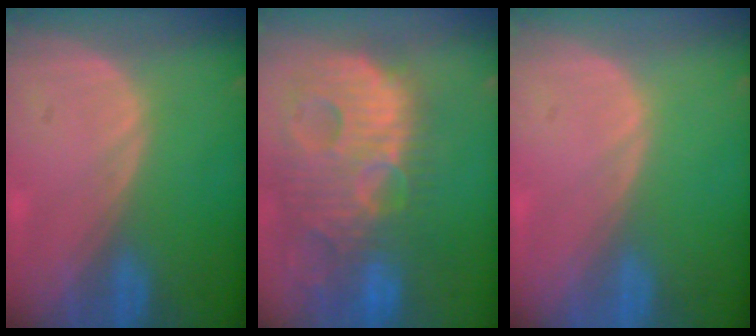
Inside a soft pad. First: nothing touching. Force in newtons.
{"total": 14.4, "press": 12.4, "slide": 7.3}
{"total": 0.0}